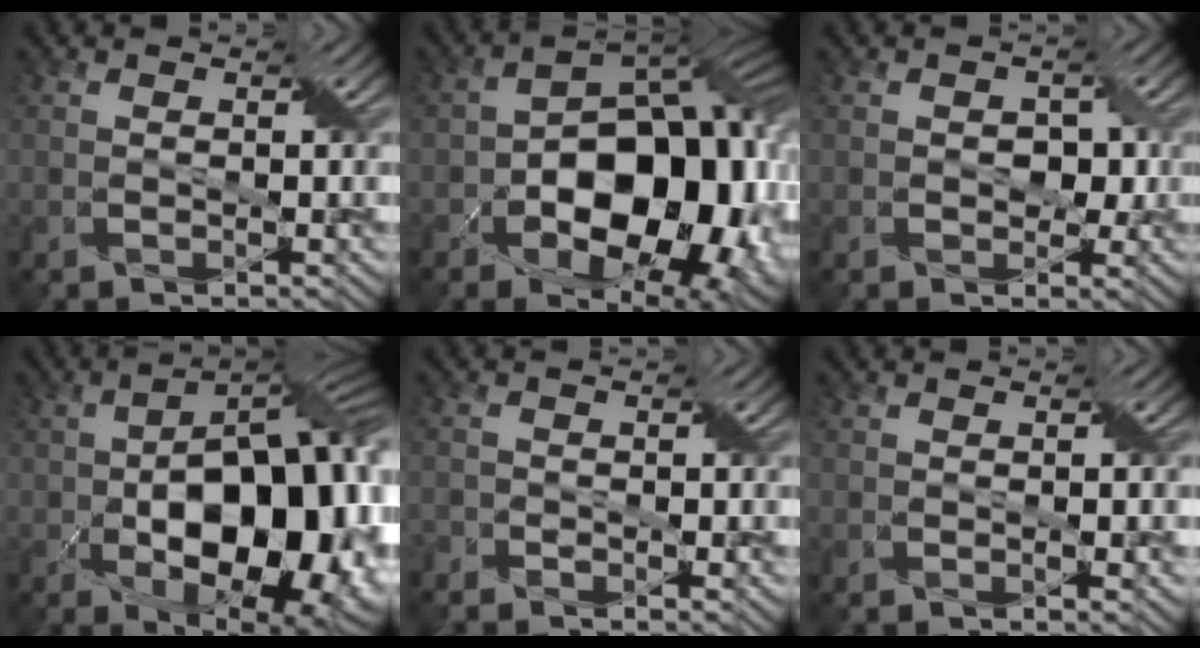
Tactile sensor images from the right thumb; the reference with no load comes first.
{"total": 18.4, "force": [-4.0, 11.5, 13.8], "torque": [-0.175, -0.020, -0.051]}
{"total": 2.2, "force": [-0.2, 1.9, 1.0], "torque": [-0.020, -0.003, -0.008]}
{"total": 19.2, "force": [-3.2, 10.9, 15.4], "torque": [-0.202, -0.028, -0.033]}
{"total": 3.2, "force": [-2.4, 1.3, 1.6], "torque": [-0.028, -0.007, -0.046]}
{"total": 1.9, "force": [-0.3, 0.5, 1.8], "torque": [-0.028, -0.001, -0.005]}